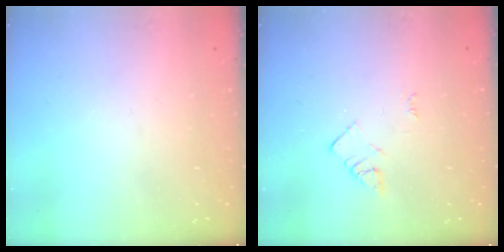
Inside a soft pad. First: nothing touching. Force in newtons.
{"total": 2.3, "press": 2.3, "slide": 0.3}